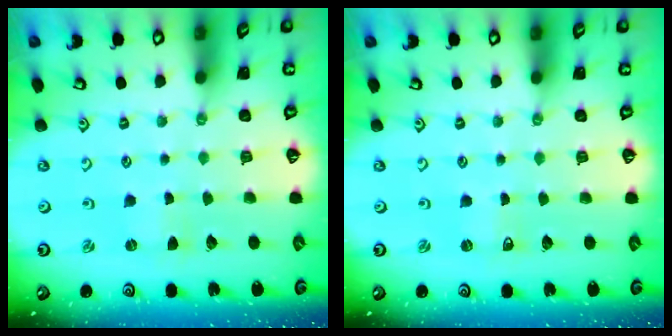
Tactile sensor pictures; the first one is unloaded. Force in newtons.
{"total": 0.0}